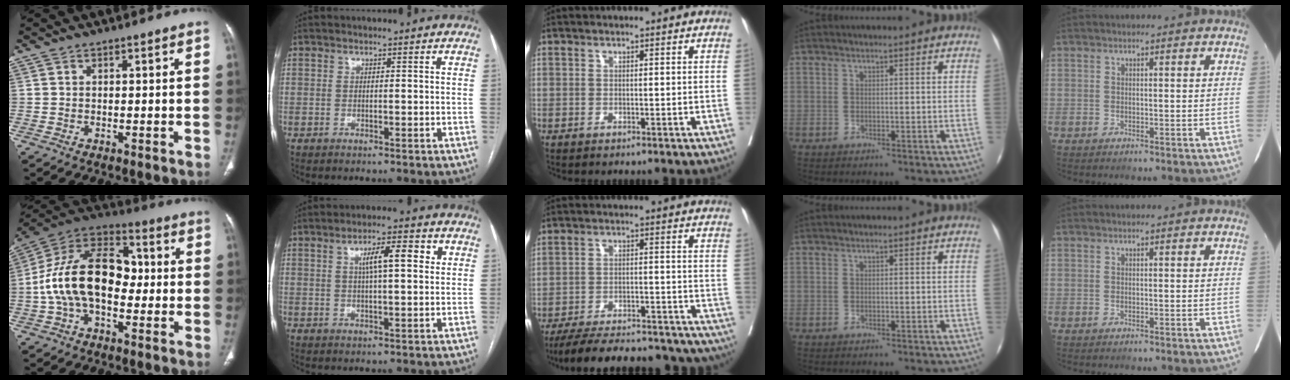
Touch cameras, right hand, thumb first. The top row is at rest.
{"thumb": {"total": 18.4, "force": [-1.3, 11.4, 14.4], "torque": [-0.248, 0.046, -0.030]}, "index": {"total": 6.6, "force": [1.9, 1.4, 6.1], "torque": [-0.104, 0.016, 0.032]}, "middle": {"total": 24.2, "force": [-21.8, 5.5, 9.2], "torque": [-0.130, -0.012, -0.289]}}